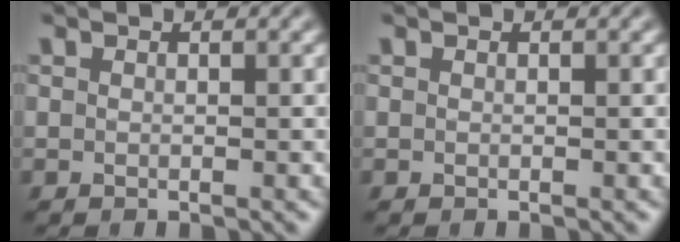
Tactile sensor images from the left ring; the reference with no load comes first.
{"total": 0.0}